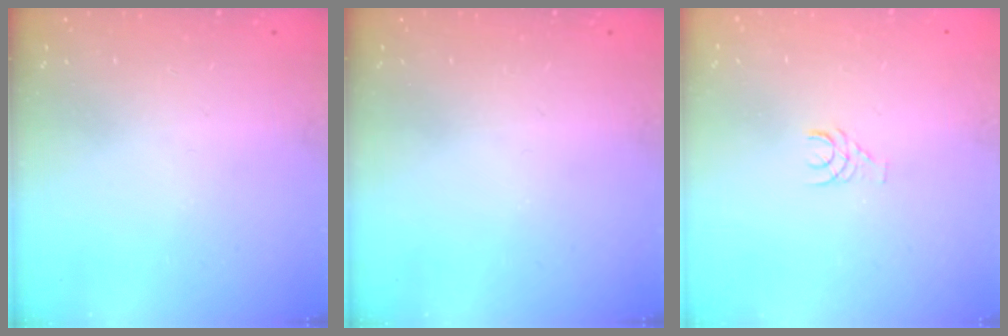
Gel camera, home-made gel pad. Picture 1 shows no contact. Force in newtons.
{"total": 0.0}
{"total": 3.9, "press": 3.9, "slide": 0.4}